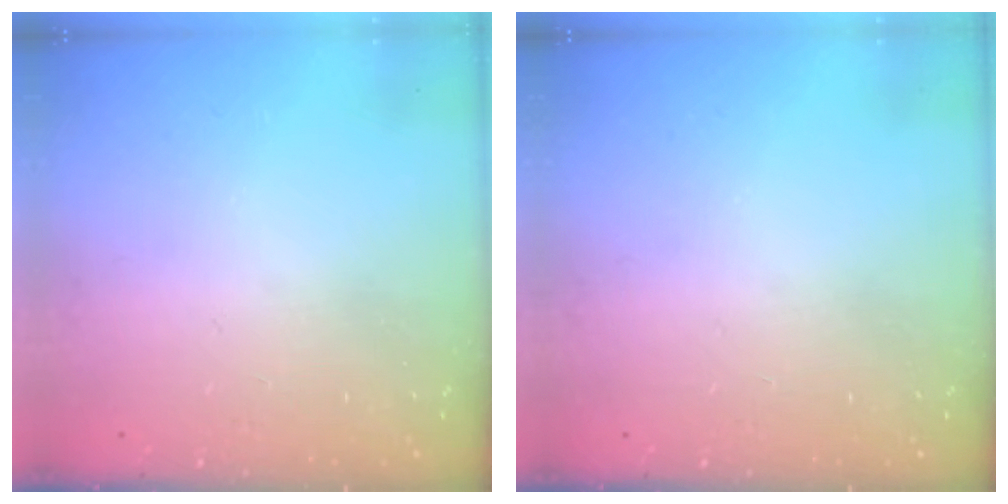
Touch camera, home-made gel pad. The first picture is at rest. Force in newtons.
{"total": 0.0}